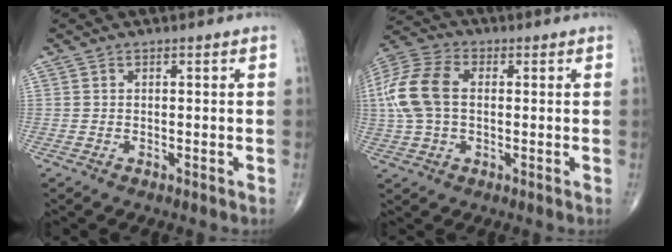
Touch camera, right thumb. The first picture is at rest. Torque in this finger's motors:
{"motor_torque": [-0.04, 0.56, 0.22, -0.18, 0.14]}